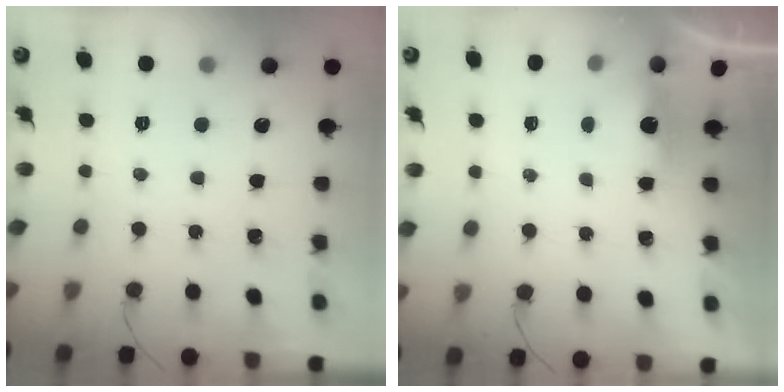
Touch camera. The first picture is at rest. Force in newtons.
{"total": 3.1, "press": 2.9, "slide": 1.1}